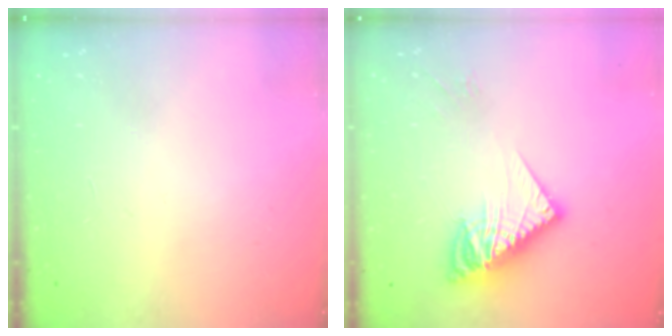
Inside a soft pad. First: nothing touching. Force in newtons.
{"total": 12.4, "press": 12.4, "slide": 1.3}